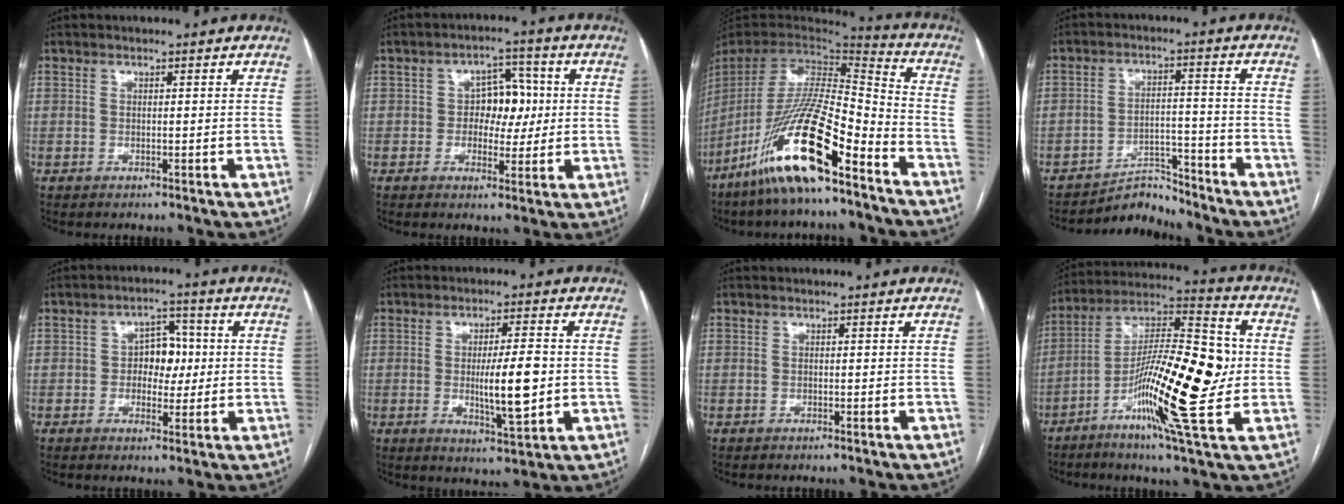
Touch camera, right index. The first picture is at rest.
{"total": 6.2, "force": [0.3, 4.0, 4.8], "torque": [-0.062, 0.017, 0.007]}
{"total": 19.5, "force": [-12.5, 2.7, 14.7], "torque": [-0.314, -0.034, -0.238]}
{"total": 5.2, "force": [-5.1, 0.9, -0.9], "torque": [0.016, 0.020, -0.080]}
{"total": 5.4, "force": [0.1, 3.5, 4.2], "torque": [-0.059, 0.016, 0.001]}
{"total": 8.3, "force": [-0.7, 1.2, 8.2], "torque": [-0.138, -0.010, -0.008]}
{"total": 0.0}
{"total": 21.4, "force": [-3.5, 2.9, 20.9], "torque": [-0.370, -0.003, -0.060]}